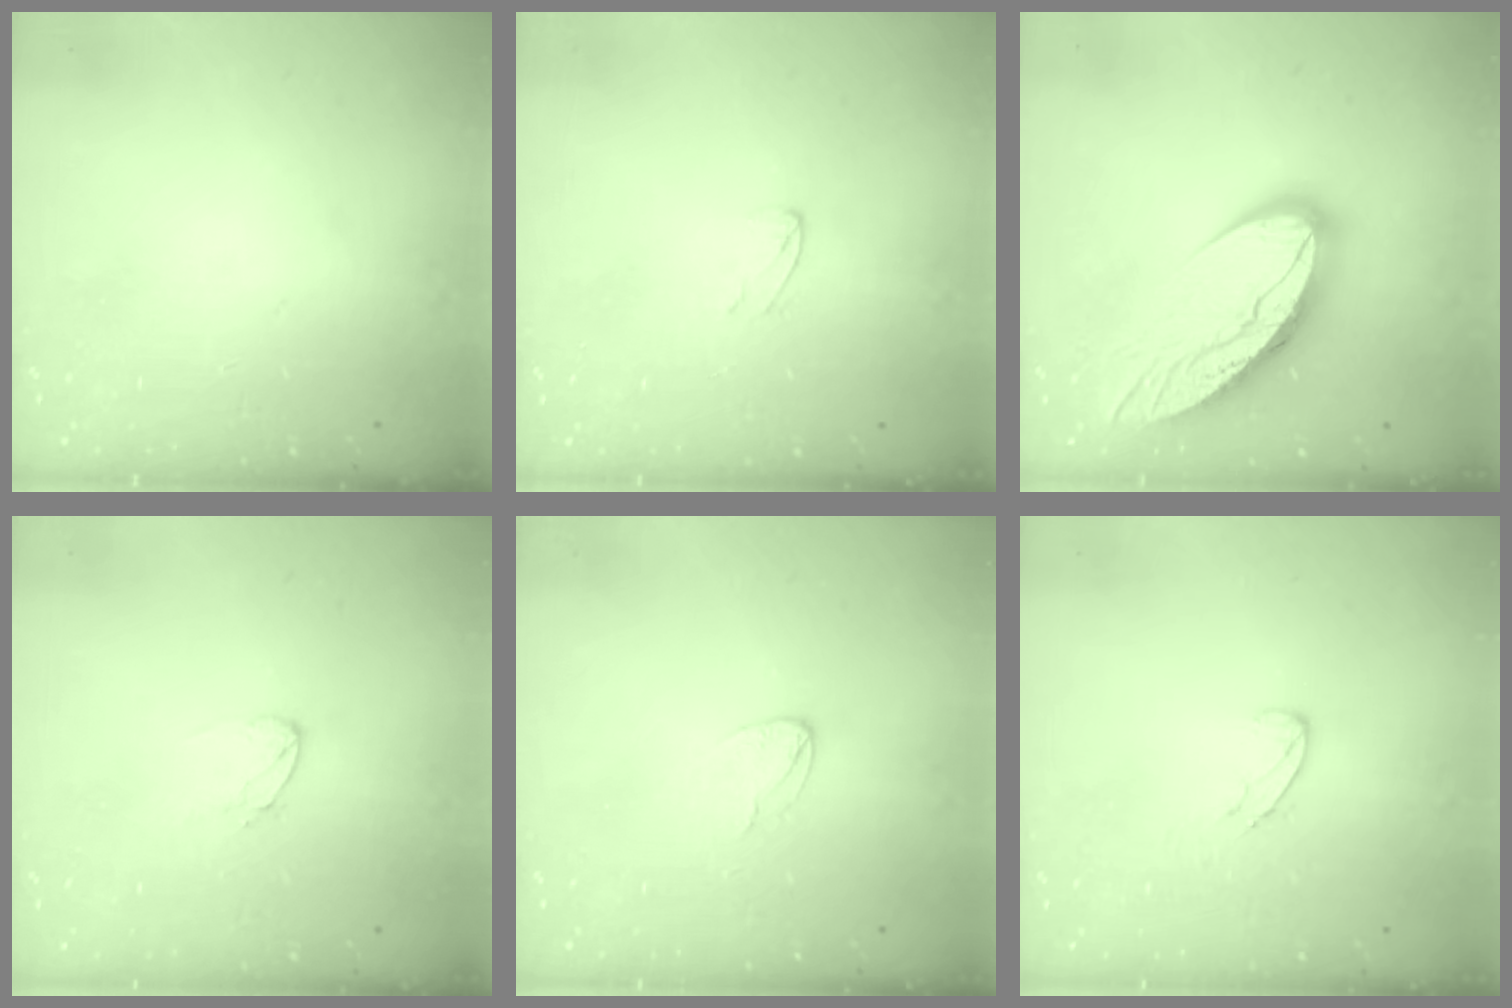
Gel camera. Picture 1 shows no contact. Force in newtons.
{"total": 4.1, "press": 4.1, "slide": 0.3}
{"total": 15.0, "press": 15.0, "slide": 1.5}
{"total": 4.8, "press": 4.7, "slide": 0.3}
{"total": 4.1, "press": 4.1, "slide": 0.3}
{"total": 5.9, "press": 5.9, "slide": 0.4}